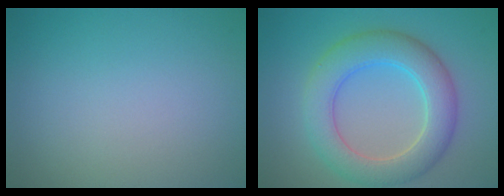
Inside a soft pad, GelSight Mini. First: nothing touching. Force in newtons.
{"total": 6.2, "press": 6.1, "slide": 0.5}